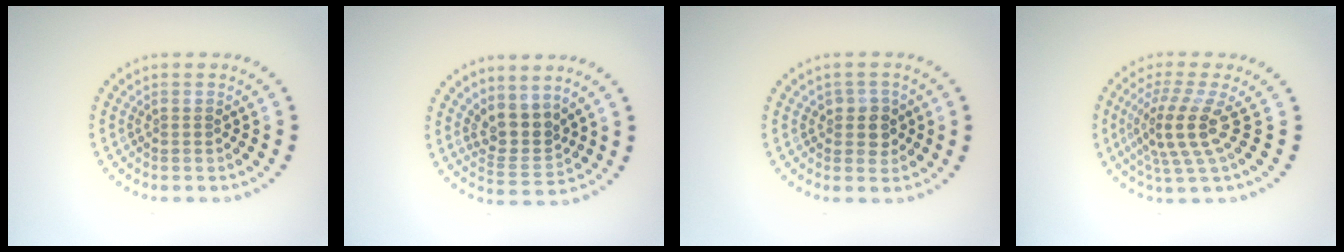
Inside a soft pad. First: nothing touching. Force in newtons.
{"total": 3.2, "press": 2.5, "slide": 1.9}
{"total": 2.1, "press": 1.9, "slide": 0.9}
{"total": 4.0, "press": 3.0, "slide": 2.7}